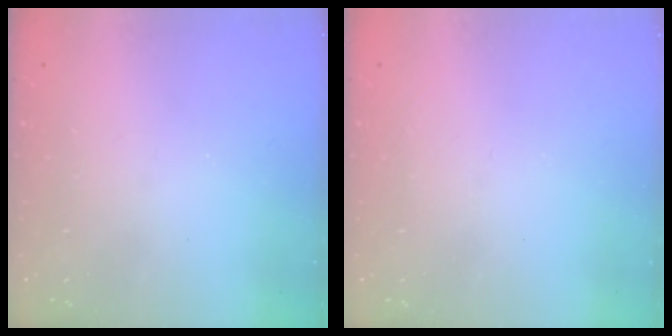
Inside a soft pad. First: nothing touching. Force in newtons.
{"total": 0.0}